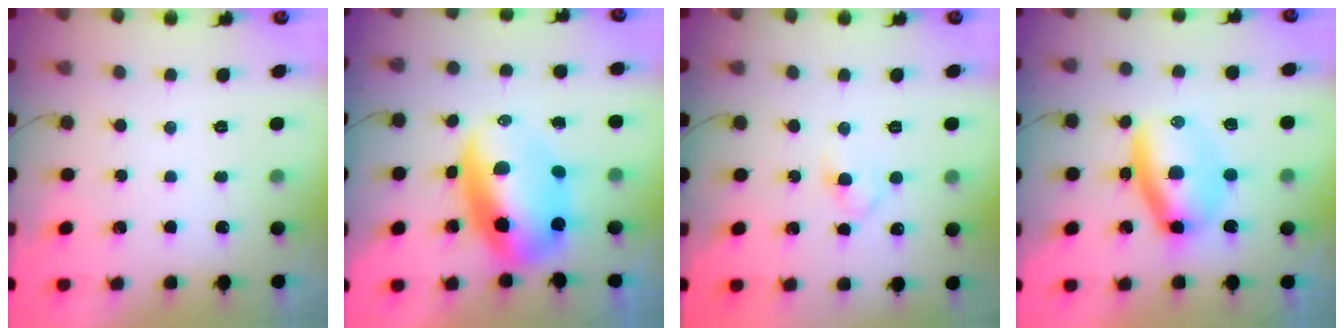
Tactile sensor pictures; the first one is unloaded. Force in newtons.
{"total": 11.9, "press": 11.4, "slide": 3.3}
{"total": 2.4, "press": 2.1, "slide": 1.1}
{"total": 8.4, "press": 8.1, "slide": 2.0}